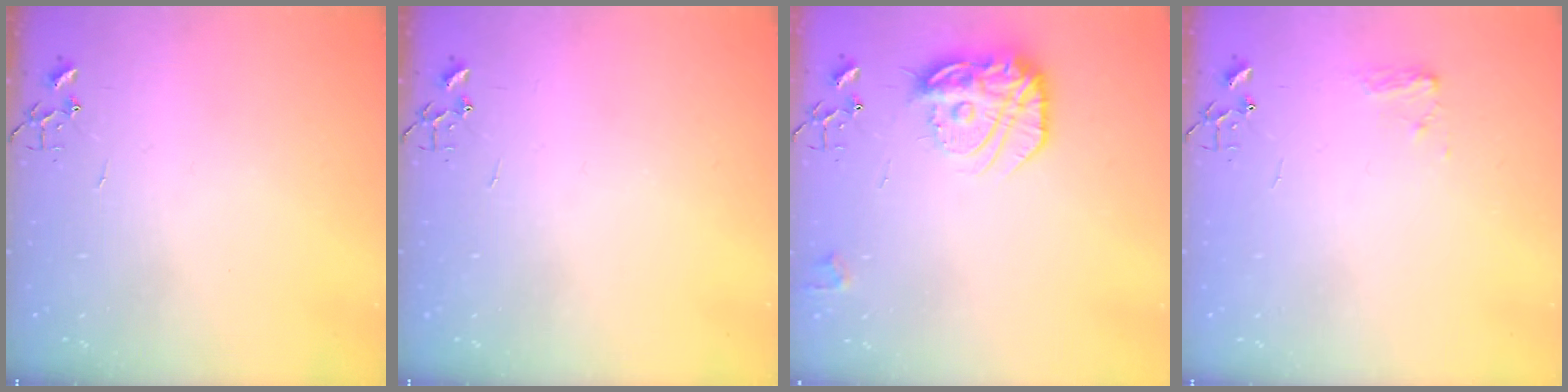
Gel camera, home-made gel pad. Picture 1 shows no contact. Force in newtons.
{"total": 0.0}
{"total": 18.7, "press": 18.6, "slide": 1.6}
{"total": 7.2, "press": 7.2, "slide": 0.5}